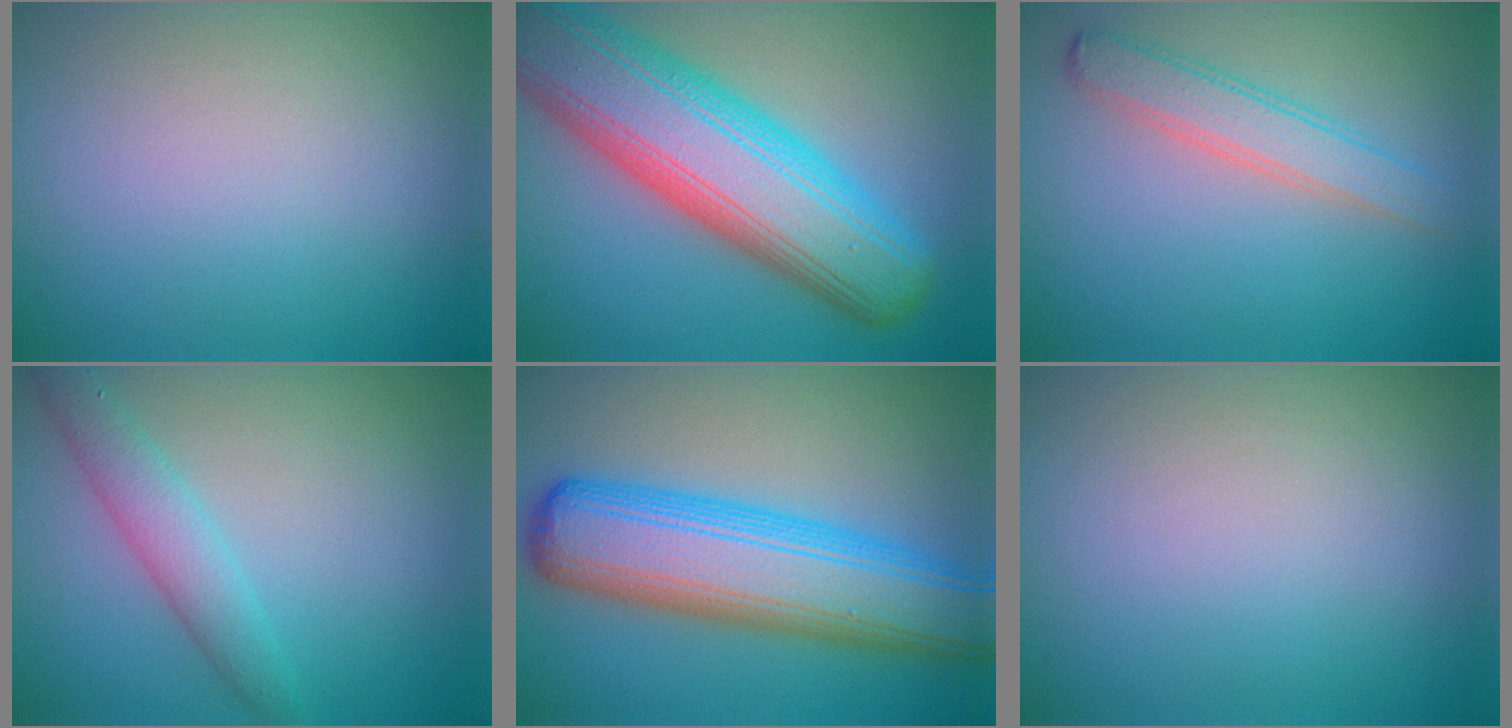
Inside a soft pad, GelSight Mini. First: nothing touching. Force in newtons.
{"total": 12.9, "press": 12.9, "slide": 0.4}
{"total": 2.9, "press": 2.9, "slide": 0.1}
{"total": 2.9, "press": 2.9, "slide": 0.1}
{"total": 10.4, "press": 10.4, "slide": 0.2}
{"total": 0.0}